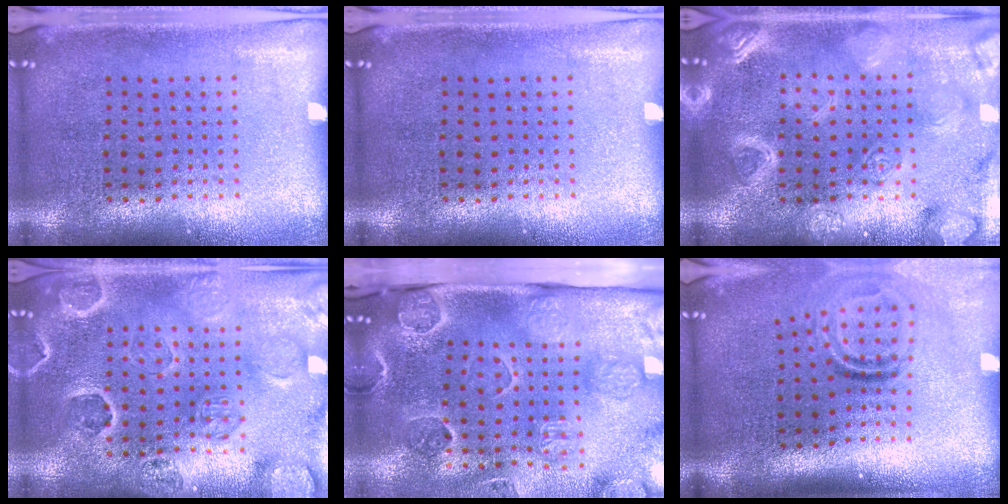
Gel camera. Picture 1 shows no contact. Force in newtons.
{"total": 0.0}
{"total": 3.4, "press": 3.4, "slide": 0.4}
{"total": 2.7, "press": 2.6, "slide": 0.5}
{"total": 3.4, "press": 3.2, "slide": 1.1}
{"total": 1.9, "press": 1.1, "slide": 1.6}